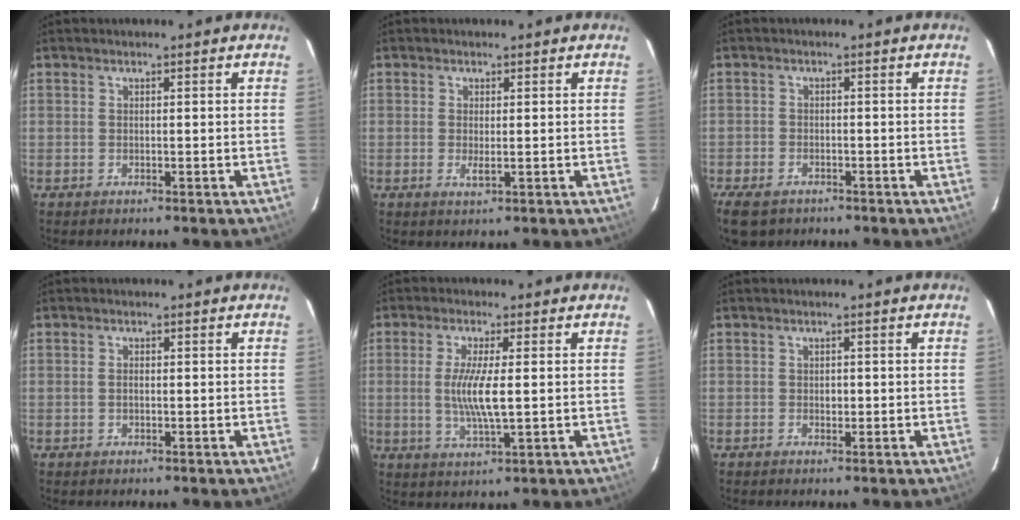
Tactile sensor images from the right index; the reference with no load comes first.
{"total": 1.9, "force": [-0.1, 0.5, 1.8], "torque": [-0.036, -0.004, -0.002]}
{"total": 6.8, "force": [-4.6, 4.0, 3.0], "torque": [-0.086, -0.015, -0.083]}
{"total": 1.3, "force": [0.0, 0.8, 1.0], "torque": [-0.020, 0.002, -0.001]}
{"total": 6.9, "force": [0.0, 0.9, 6.9], "torque": [-0.133, -0.008, 0.001]}
{"total": 1.1, "force": [-0.1, 0.9, 0.6], "torque": [-0.008, 0.002, -0.001]}